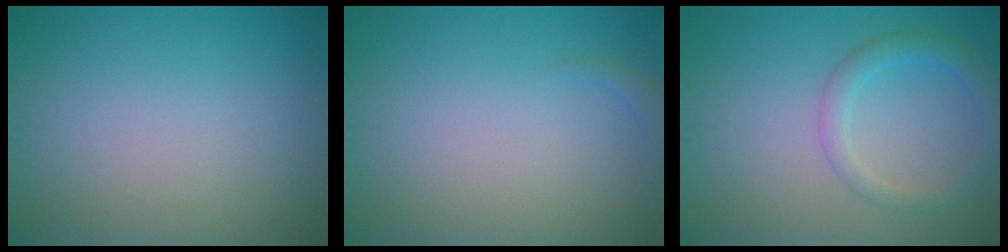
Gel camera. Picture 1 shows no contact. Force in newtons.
{"total": 0.8, "press": 0.8, "slide": 0.0}
{"total": 2.8, "press": 2.8, "slide": 0.2}